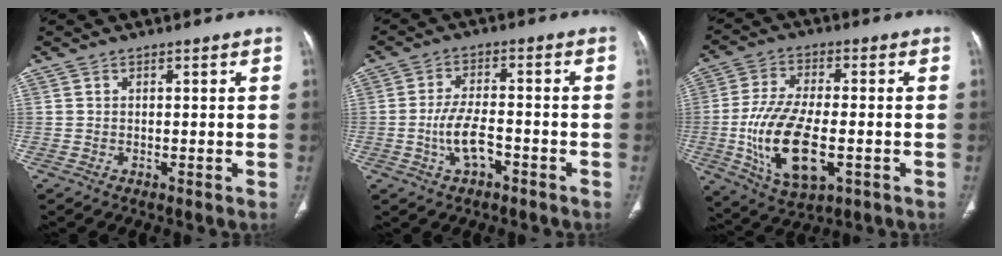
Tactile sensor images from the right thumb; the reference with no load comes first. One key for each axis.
{"total": 6.5, "fx": -2.5, "fy": 3.0, "fz": 5.2, "tx": -0.101, "ty": 0.022, "tz": -0.046}
{"total": 16.0, "fx": -3.4, "fy": 7.6, "fz": 13.6, "tx": -0.260, "ty": 0.000, "tz": -0.050}